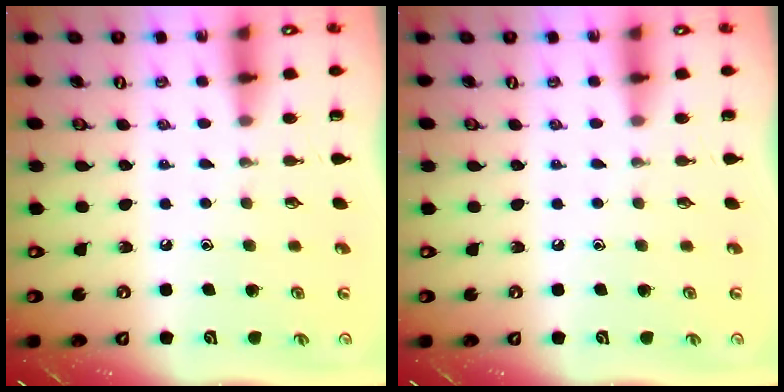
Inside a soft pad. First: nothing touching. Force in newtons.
{"total": 0.0}